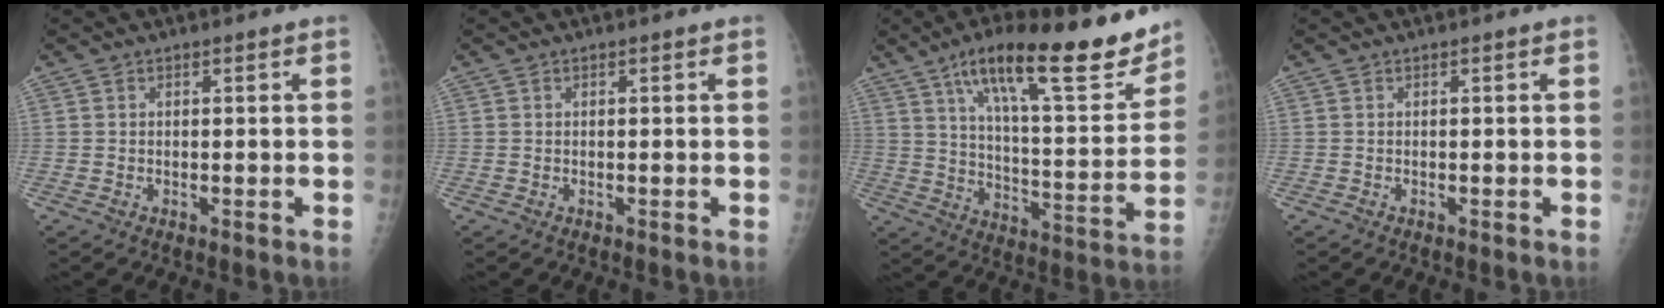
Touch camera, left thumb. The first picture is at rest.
{"total": 0.0}
{"total": 23.7, "force": [15.9, 6.2, 16.5], "torque": [-0.218, -0.059, 0.254]}
{"total": 0.0}